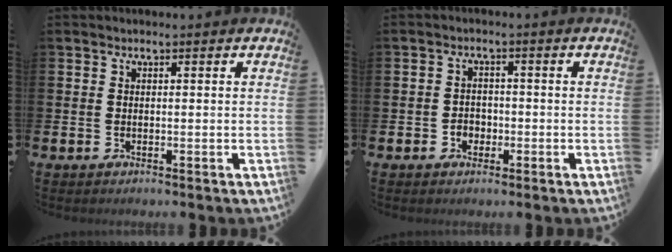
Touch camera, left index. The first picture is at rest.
{"total": 2.1, "force": [-0.9, 1.8, 0.7], "torque": [-0.015, 0.004, -0.021]}